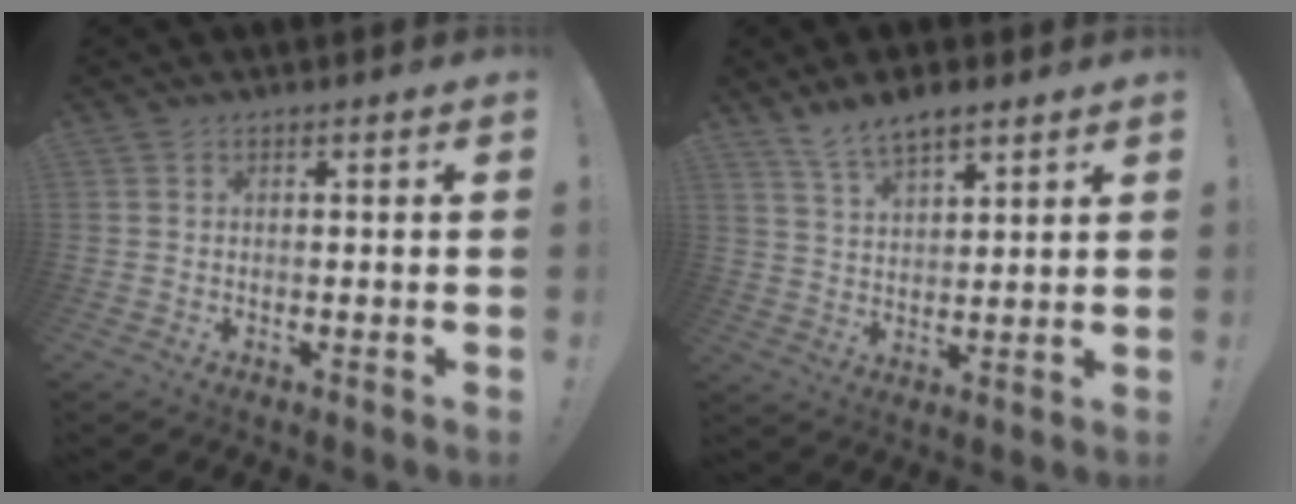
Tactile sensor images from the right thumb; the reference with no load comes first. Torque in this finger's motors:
{"motor_torque": [0.01, 0.04, 0.22, 0.18, 0.02]}